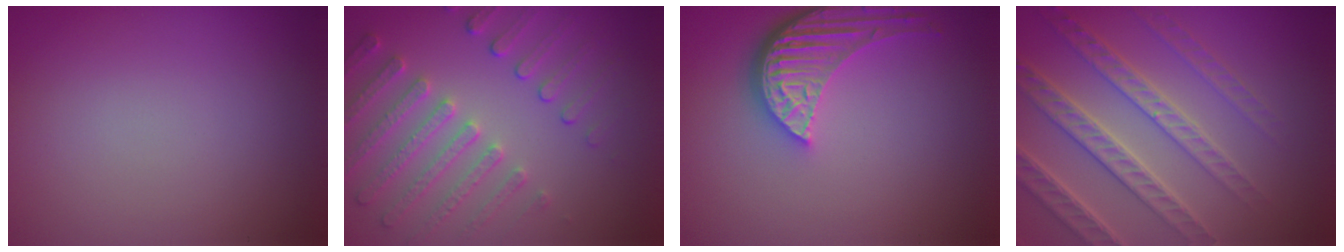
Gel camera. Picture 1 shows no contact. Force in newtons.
{"total": 5.1, "press": 3.8, "slide": 3.3}
{"total": 5.3, "press": 3.9, "slide": 3.5}
{"total": 5.8, "press": 4.8, "slide": 3.3}